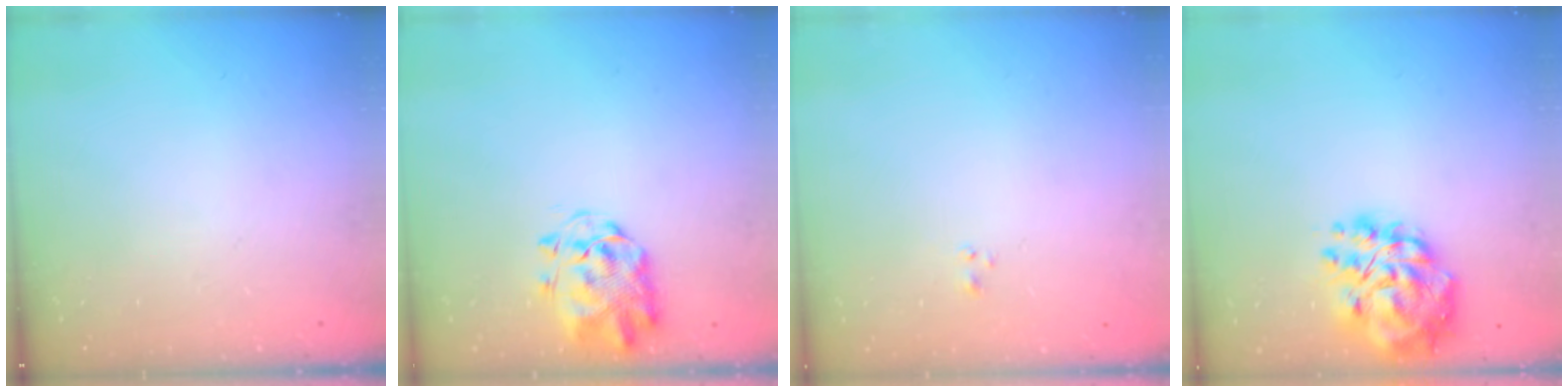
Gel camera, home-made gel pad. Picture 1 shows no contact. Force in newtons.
{"total": 3.1, "press": 3.0, "slide": 0.8}
{"total": 1.2, "press": 1.0, "slide": 0.6}
{"total": 17.0, "press": 16.2, "slide": 5.2}